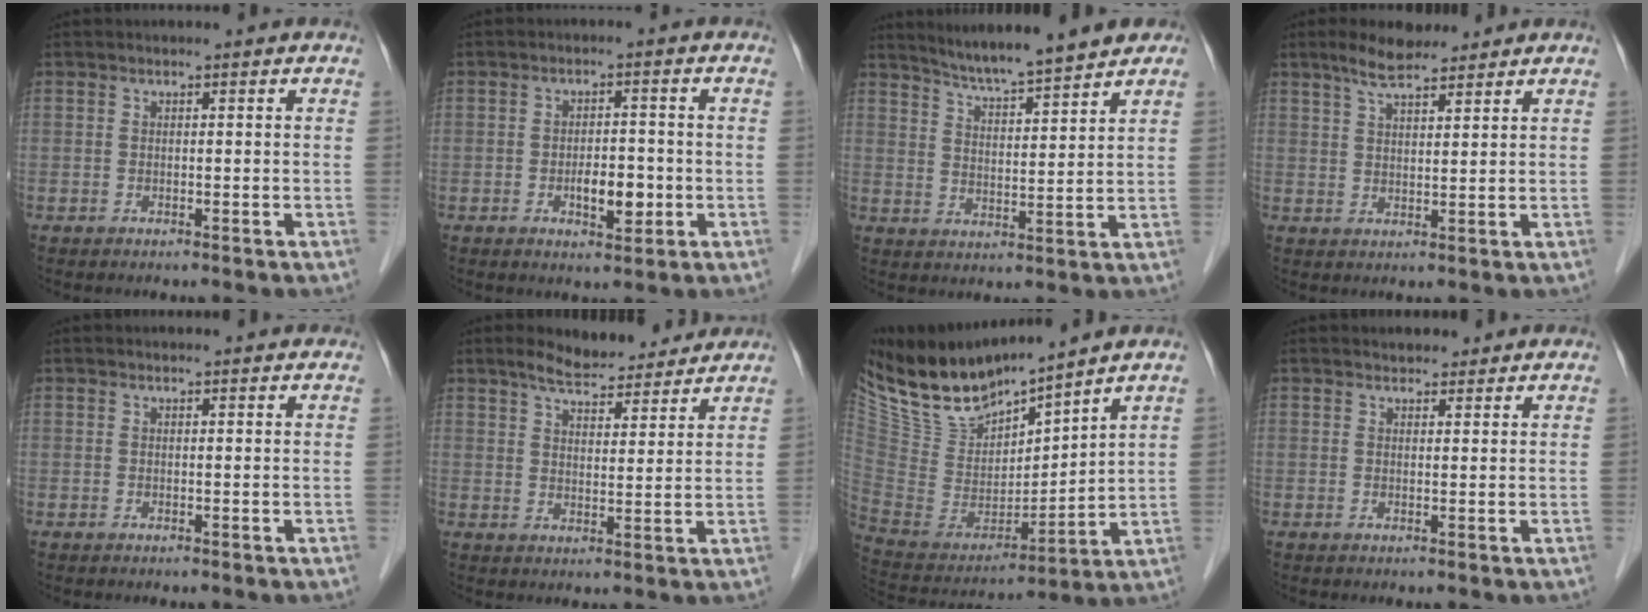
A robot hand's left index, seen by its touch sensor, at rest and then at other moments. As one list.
[{"total": 4.4, "force": [-1.2, 1.9, 3.8], "torque": [-0.061, 0.001, -0.015]}, {"total": 10.3, "force": [9.1, 0.6, 4.7], "torque": [-0.073, 0.016, 0.141]}, {"total": 5.6, "force": [4.5, 1.4, 3.0], "torque": [-0.066, 0.016, 0.083]}, {"total": 2.4, "force": [2.3, 0.5, 0.5], "torque": [-0.012, 0.016, 0.023]}, {"total": 9.0, "force": [8.1, 2.2, 3.3], "torque": [-0.054, 0.018, 0.126]}, {"total": 13.9, "force": [12.8, 2.6, 5.0], "torque": [-0.112, -0.004, 0.260]}, {"total": 3.0, "force": [2.7, 1.2, 0.7], "torque": [-0.006, 0.014, 0.038]}]